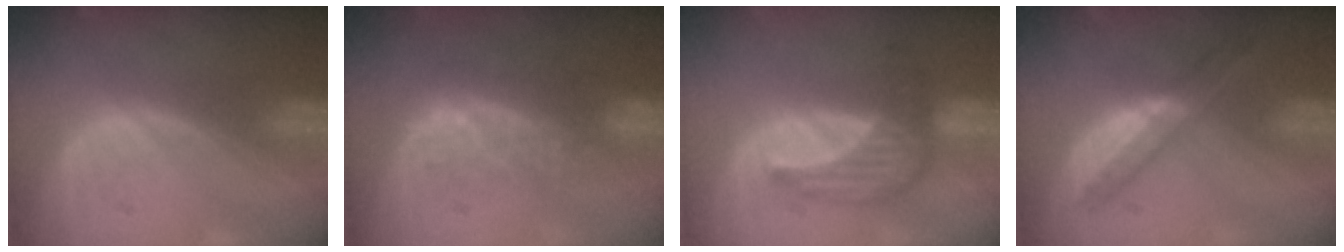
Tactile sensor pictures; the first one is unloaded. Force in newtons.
{"total": 8.0, "press": 7.4, "slide": 3.0}
{"total": 7.1, "press": 6.5, "slide": 2.8}
{"total": 5.8, "press": 5.2, "slide": 2.5}